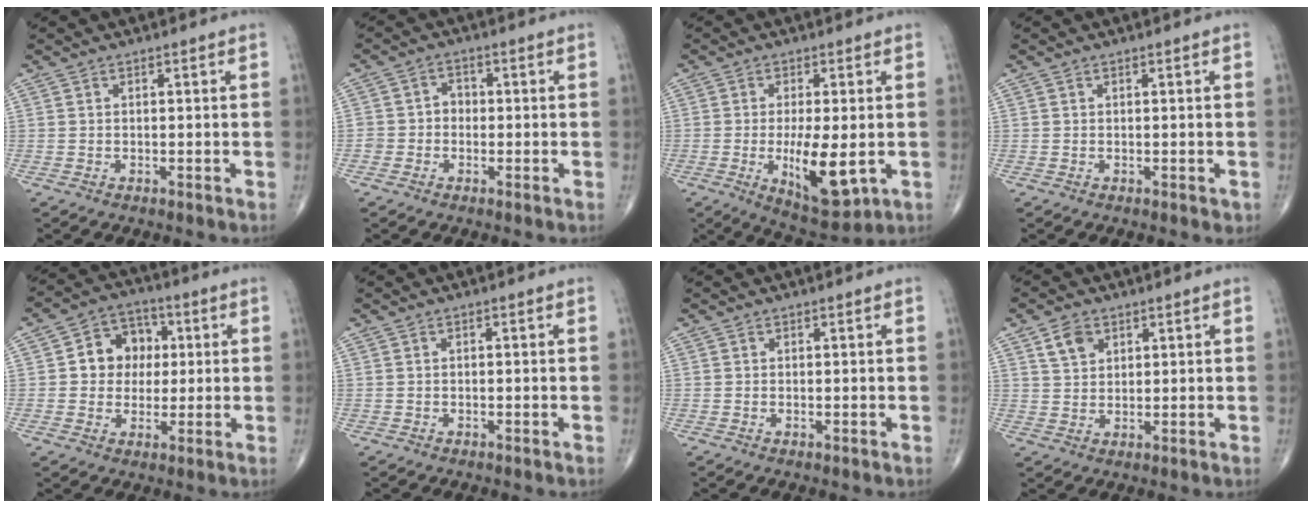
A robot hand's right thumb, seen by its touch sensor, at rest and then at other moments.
{"total": 3.3, "force": [-0.8, 3.0, 1.0], "torque": [0.004, 0.017, -0.022]}
{"total": 11.1, "force": [-2.0, 4.0, 10.1], "torque": [-0.160, -0.023, -0.021]}
{"total": 0.6, "force": [0.1, 0.4, 0.3], "torque": [-0.002, -0.001, 0.001]}
{"total": 9.5, "force": [1.2, 8.0, 4.9], "torque": [-0.029, 0.013, 0.012]}
{"total": 0.0}
{"total": 0.0}
{"total": 4.7, "force": [2.4, 3.2, 2.3], "torque": [-0.029, -0.011, 0.047]}